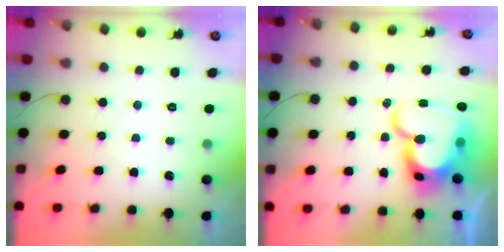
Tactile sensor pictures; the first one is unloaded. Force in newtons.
{"total": 19.9, "press": 19.9, "slide": 1.6}